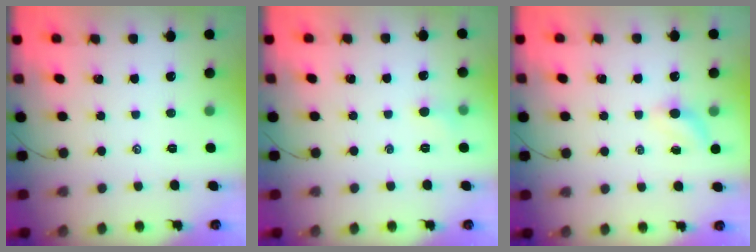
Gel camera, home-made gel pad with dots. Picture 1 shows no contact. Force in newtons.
{"total": 4.1, "press": 3.9, "slide": 1.3}
{"total": 4.8, "press": 4.6, "slide": 1.6}